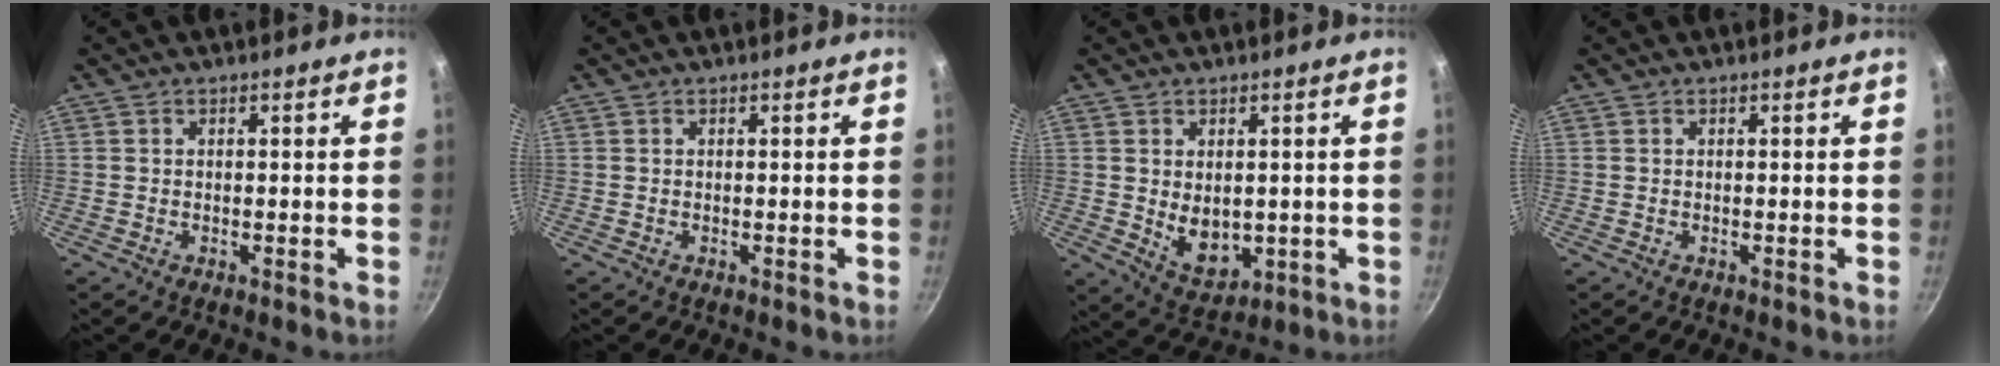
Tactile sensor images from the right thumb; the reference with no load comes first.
{"total": 0.0}
{"total": 7.5, "force": [0.2, 5.2, 5.4], "torque": [-0.069, -0.016, 0.023]}
{"total": 0.0}